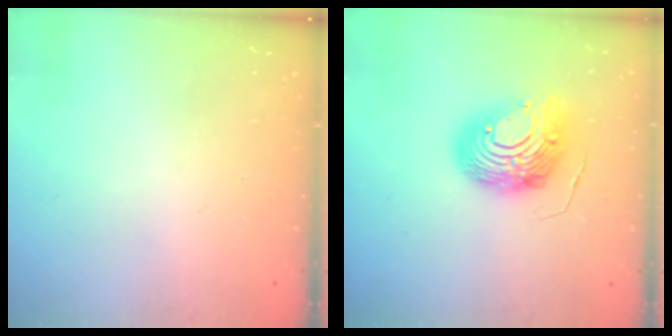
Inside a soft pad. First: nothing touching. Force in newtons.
{"total": 12.2, "press": 12.2, "slide": 1.2}